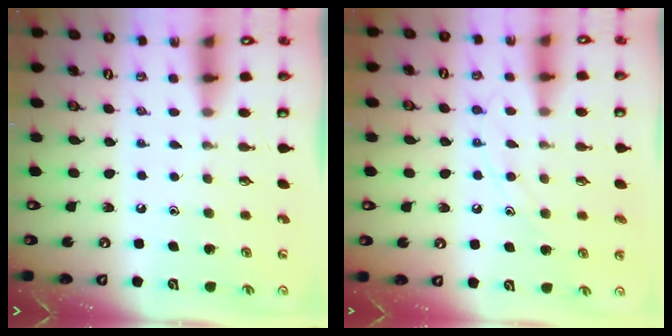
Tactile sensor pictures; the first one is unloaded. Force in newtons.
{"total": 8.7, "press": 8.6, "slide": 0.7}